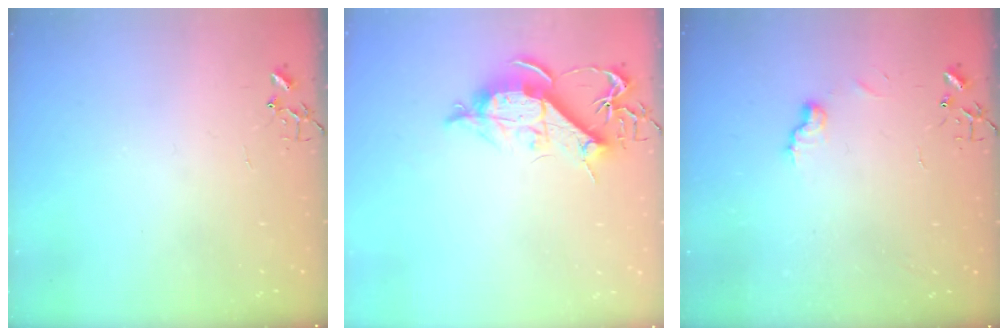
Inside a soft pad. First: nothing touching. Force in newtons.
{"total": 10.6, "press": 10.5, "slide": 1.2}
{"total": 7.0, "press": 7.0, "slide": 0.8}